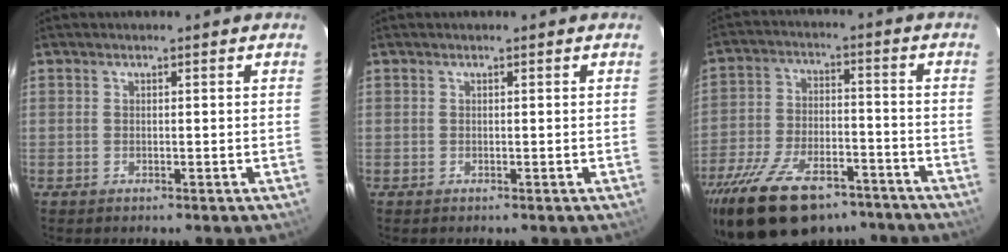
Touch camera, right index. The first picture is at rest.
{"total": 0.0}
{"total": 20.3, "force": [-15.0, 9.0, 10.2], "torque": [-0.215, -0.013, -0.234]}